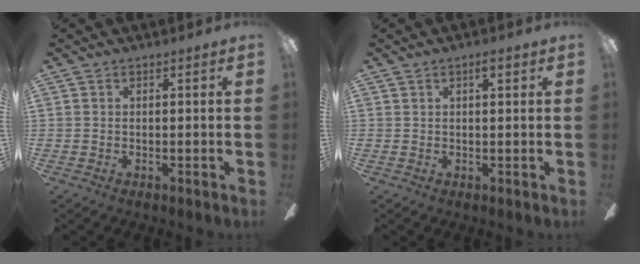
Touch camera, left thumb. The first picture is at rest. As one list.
[{"total": 2.2, "force": [1.3, 1.0, 1.4], "torque": [-0.015, -0.003, 0.018]}]